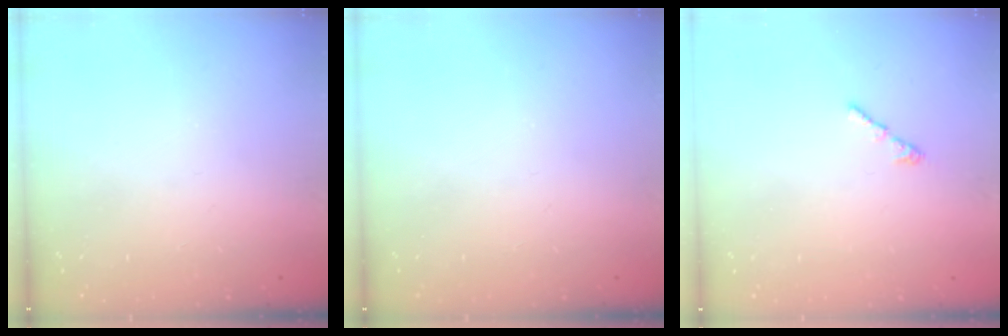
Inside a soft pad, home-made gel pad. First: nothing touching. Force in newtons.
{"total": 0.0}
{"total": 1.3, "press": 1.2, "slide": 0.6}